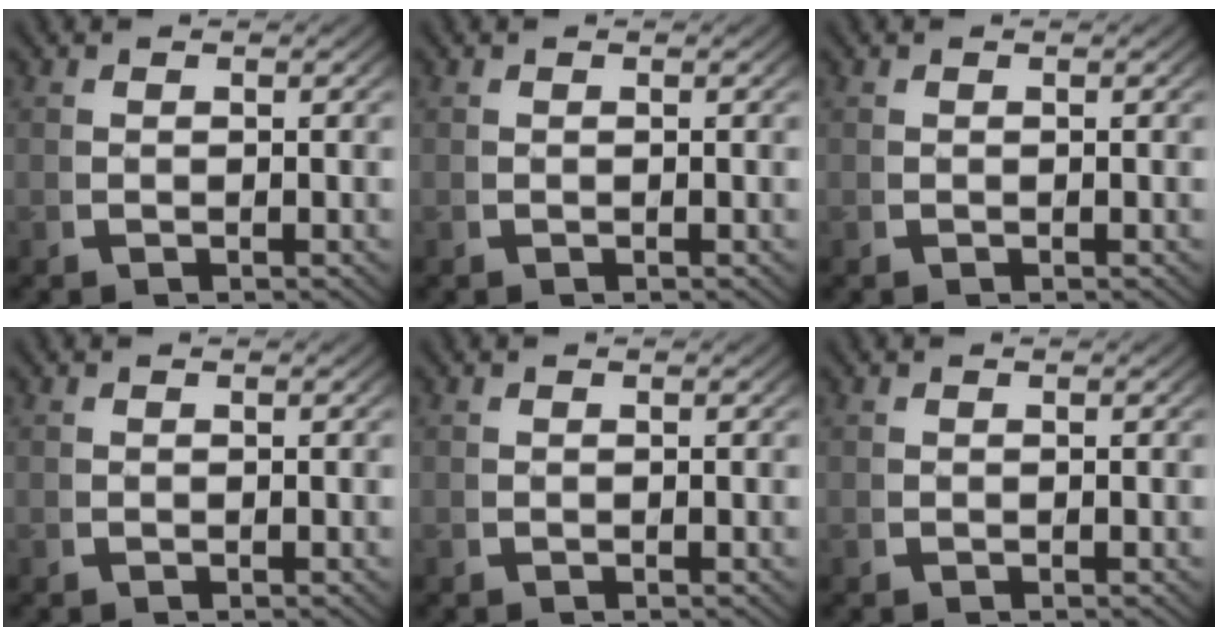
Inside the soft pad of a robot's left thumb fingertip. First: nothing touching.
{"total": 0.0}
{"total": 0.0}
{"total": 0.0}
{"total": 0.0}
{"total": 0.0}